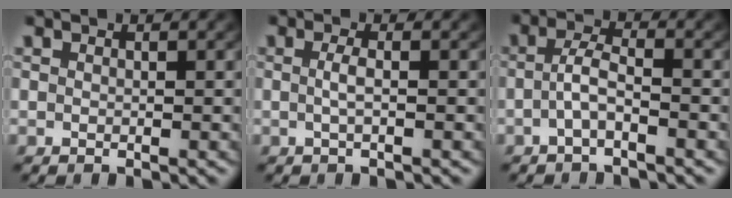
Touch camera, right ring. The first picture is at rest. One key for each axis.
{"total": 1.4, "fx": -0.4, "fy": -0.1, "fz": 1.3, "tx": -0.032, "ty": -0.007, "tz": -0.003}
{"total": 2.5, "fx": -1.5, "fy": 0.5, "fz": 1.9, "tx": -0.037, "ty": 0.001, "tz": -0.027}